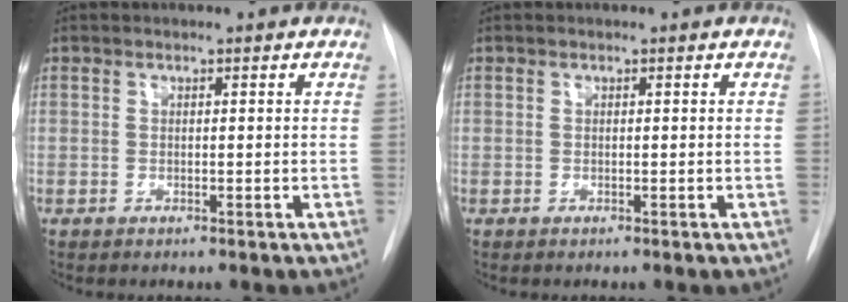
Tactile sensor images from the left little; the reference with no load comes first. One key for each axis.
{"total": 0.0}